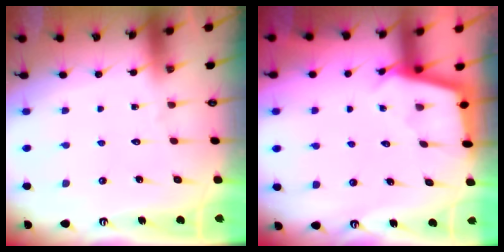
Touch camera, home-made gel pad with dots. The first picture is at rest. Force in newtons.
{"total": 2.9, "press": 2.9, "slide": 0.3}